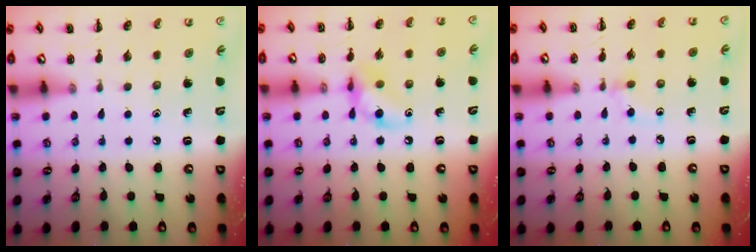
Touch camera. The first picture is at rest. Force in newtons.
{"total": 10.0, "press": 10.0, "slide": 1.1}
{"total": 3.7, "press": 3.4, "slide": 1.4}